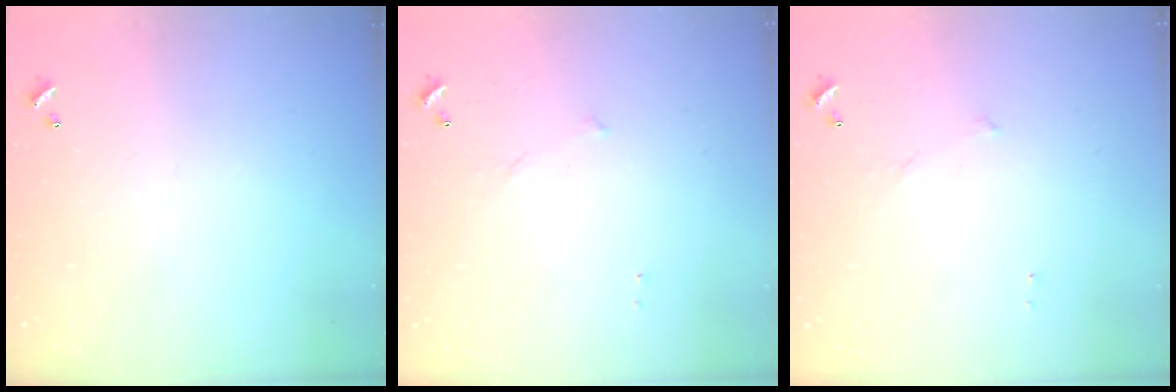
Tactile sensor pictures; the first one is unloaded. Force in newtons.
{"total": 7.6, "press": 7.5, "slide": 0.6}
{"total": 7.6, "press": 7.5, "slide": 0.6}